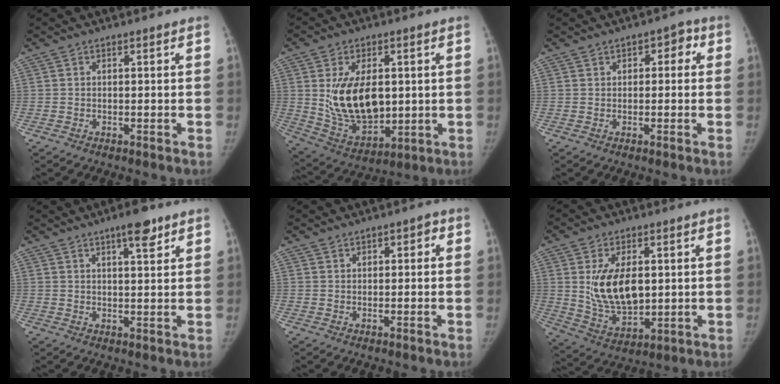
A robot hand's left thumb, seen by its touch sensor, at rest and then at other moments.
{"total": 15.5, "force": [1.5, 9.5, 12.2], "torque": [-0.181, -0.019, 0.048]}
{"total": 3.4, "force": [0.9, 2.4, 2.2], "torque": [0.000, 0.005, 0.005]}
{"total": 5.3, "force": [3.3, 1.5, 3.9], "torque": [-0.046, -0.018, 0.048]}
{"total": 1.9, "force": [0.7, 1.4, 1.1], "torque": [-0.001, 0.002, 0.006]}
{"total": 12.8, "force": [1.8, 7.4, 10.2], "torque": [-0.160, -0.018, 0.048]}